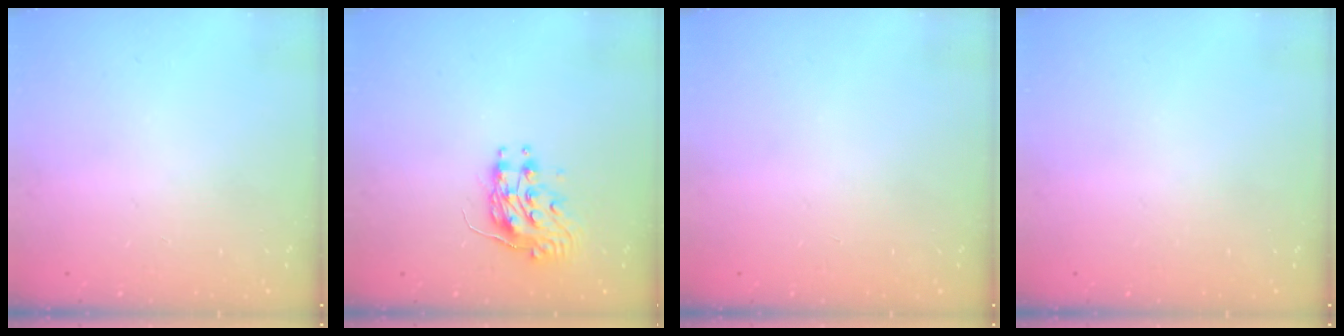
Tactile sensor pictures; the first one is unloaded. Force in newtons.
{"total": 9.3, "press": 9.3, "slide": 0.1}
{"total": 0.0}
{"total": 0.0}